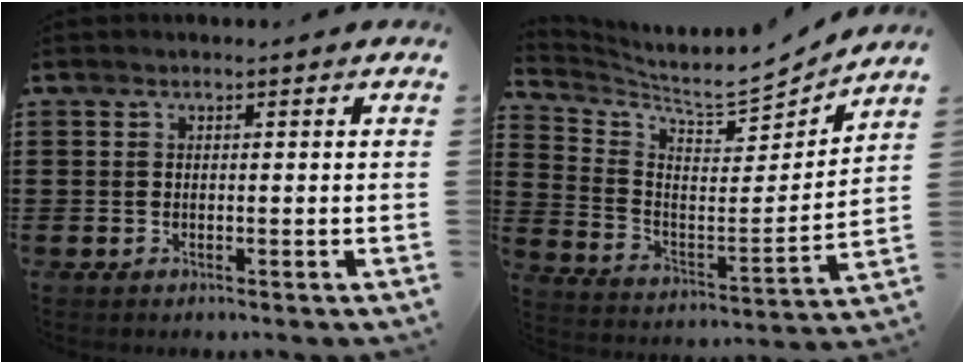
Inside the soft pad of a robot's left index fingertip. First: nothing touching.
{"total": 5.7, "force": [5.4, 1.0, 1.7], "torque": [-0.061, -0.040, 0.087]}